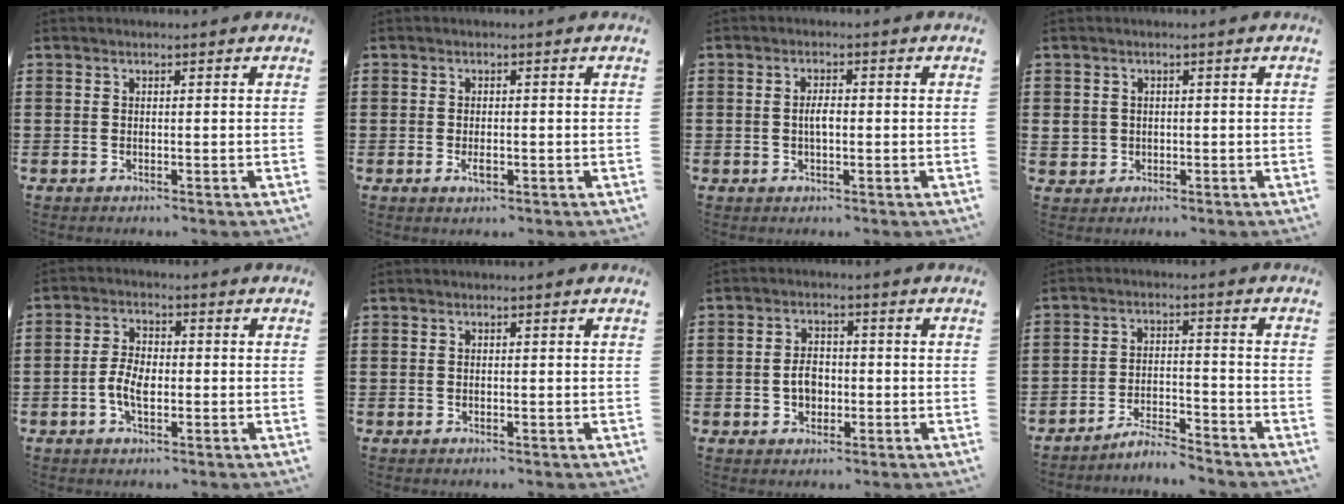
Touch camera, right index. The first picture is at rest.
{"total": 1.8, "force": [-0.5, 0.7, 1.6], "torque": [-0.036, -0.004, -0.012]}
{"total": 2.6, "force": [-0.3, 0.9, 2.4], "torque": [-0.045, 0.000, -0.007]}
{"total": 2.1, "force": [0.0, 2.1, 0.4], "torque": [-0.016, 0.008, -0.003]}
{"total": 4.5, "force": [-1.2, 2.3, 3.7], "torque": [-0.093, -0.004, -0.030]}
{"total": 0.0}
{"total": 3.5, "force": [-0.7, 2.6, 2.3], "torque": [-0.039, 0.002, -0.018]}
{"total": 4.4, "force": [-4.3, 0.1, 0.7], "torque": [-0.016, 0.006, -0.088]}